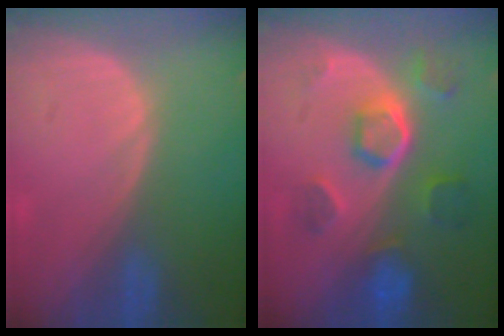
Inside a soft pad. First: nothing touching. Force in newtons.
{"total": 8.6, "press": 7.7, "slide": 3.8}